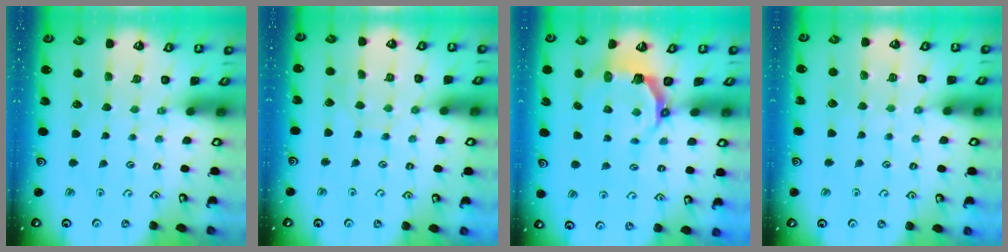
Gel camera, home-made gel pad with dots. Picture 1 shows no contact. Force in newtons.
{"total": 6.2, "press": 6.2, "slide": 0.6}
{"total": 4.9, "press": 3.2, "slide": 3.7}
{"total": 4.8, "press": 4.8, "slide": 0.6}